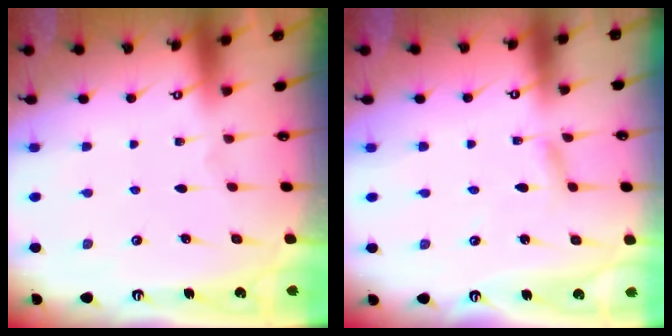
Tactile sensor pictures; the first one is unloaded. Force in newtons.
{"total": 1.9, "press": 1.9, "slide": 0.2}